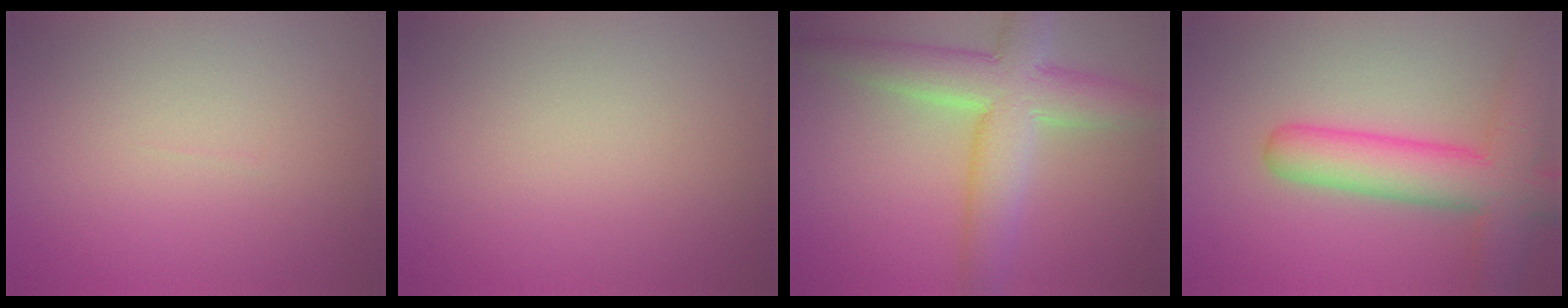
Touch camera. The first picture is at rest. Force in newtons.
{"total": 0.0}
{"total": 7.5, "press": 7.5, "slide": 0.4}
{"total": 8.4, "press": 8.4, "slide": 0.3}